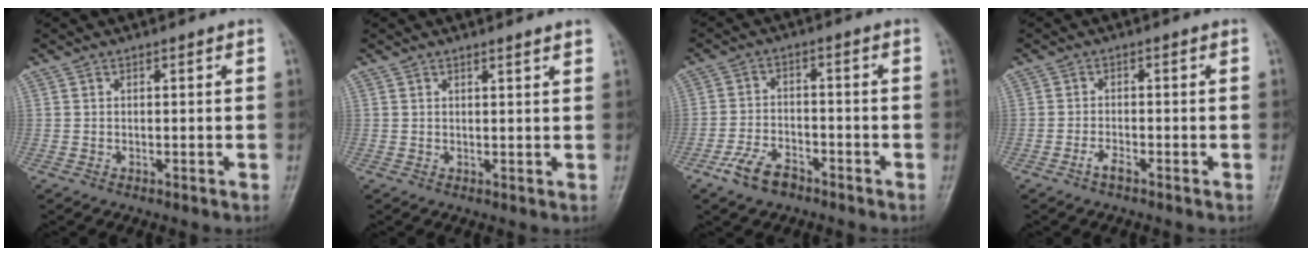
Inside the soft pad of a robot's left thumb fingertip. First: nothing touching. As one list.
[{"total": 1.9, "force": [1.5, -0.1, 1.1], "torque": [-0.010, -0.004, 0.021]}, {"total": 6.4, "force": [-4.3, 3.3, 3.3], "torque": [-0.063, 0.023, -0.081]}, {"total": 2.0, "force": [-1.5, 0.5, 1.2], "torque": [-0.030, 0.008, -0.031]}]